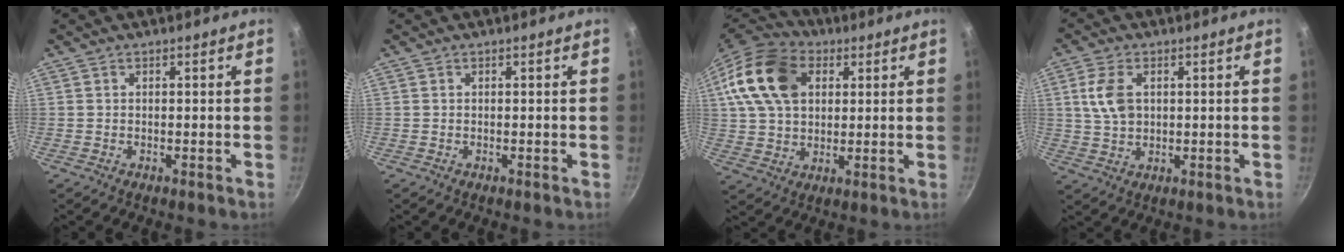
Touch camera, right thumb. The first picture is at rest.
{"total": 0.0}
{"total": 17.8, "force": [5.4, 12.4, 11.6], "torque": [-0.203, 0.010, 0.090]}
{"total": 7.1, "force": [1.7, 4.6, 5.1], "torque": [-0.097, 0.000, 0.032]}